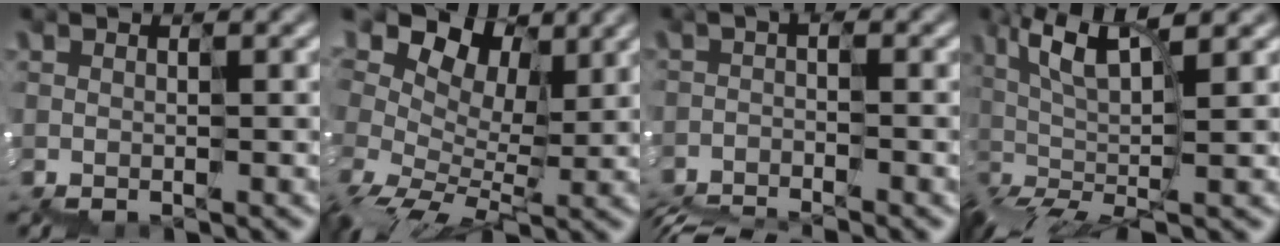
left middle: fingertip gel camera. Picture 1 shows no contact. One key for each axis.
{"total": 8.0, "fx": 4.7, "fy": 4.4, "fz": 4.7, "tx": -0.105, "ty": 0.017, "tz": 0.083}
{"total": 4.2, "fx": -3.9, "fy": 0.6, "fz": 1.3, "tx": -0.024, "ty": -0.015, "tz": -0.056}
{"total": 6.1, "fx": 1.1, "fy": 1.3, "fz": 5.8, "tx": -0.130, "ty": 0.017, "tz": 0.017}